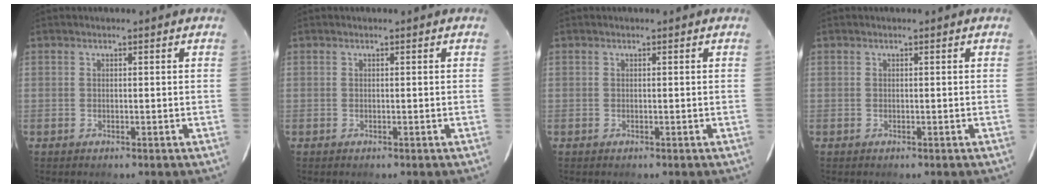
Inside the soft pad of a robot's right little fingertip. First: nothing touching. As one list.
[{"total": 0.0}, {"total": 0.0}, {"total": 0.0}]